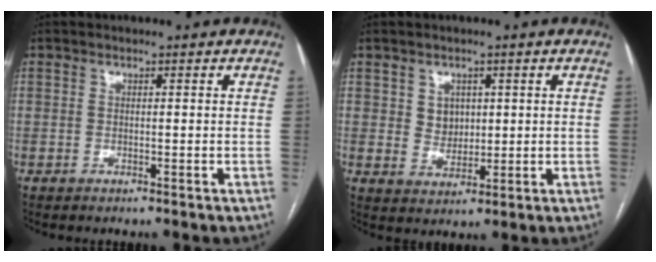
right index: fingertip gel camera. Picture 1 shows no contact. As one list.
[{"total": 3.6, "force": [1.1, 3.1, 1.6], "torque": [-0.024, 0.002, 0.025]}]